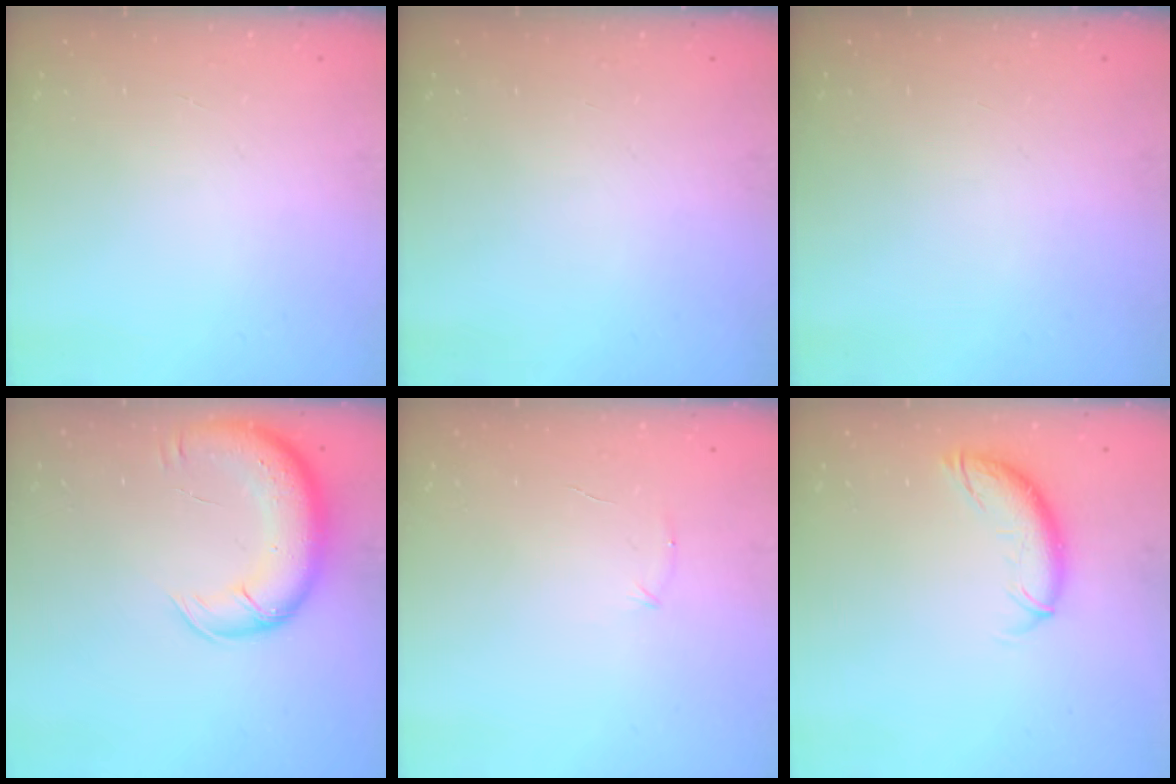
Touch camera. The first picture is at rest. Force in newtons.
{"total": 0.0}
{"total": 0.0}
{"total": 13.2, "press": 12.8, "slide": 3.3}
{"total": 4.7, "press": 4.5, "slide": 1.3}
{"total": 9.9, "press": 9.8, "slide": 1.4}